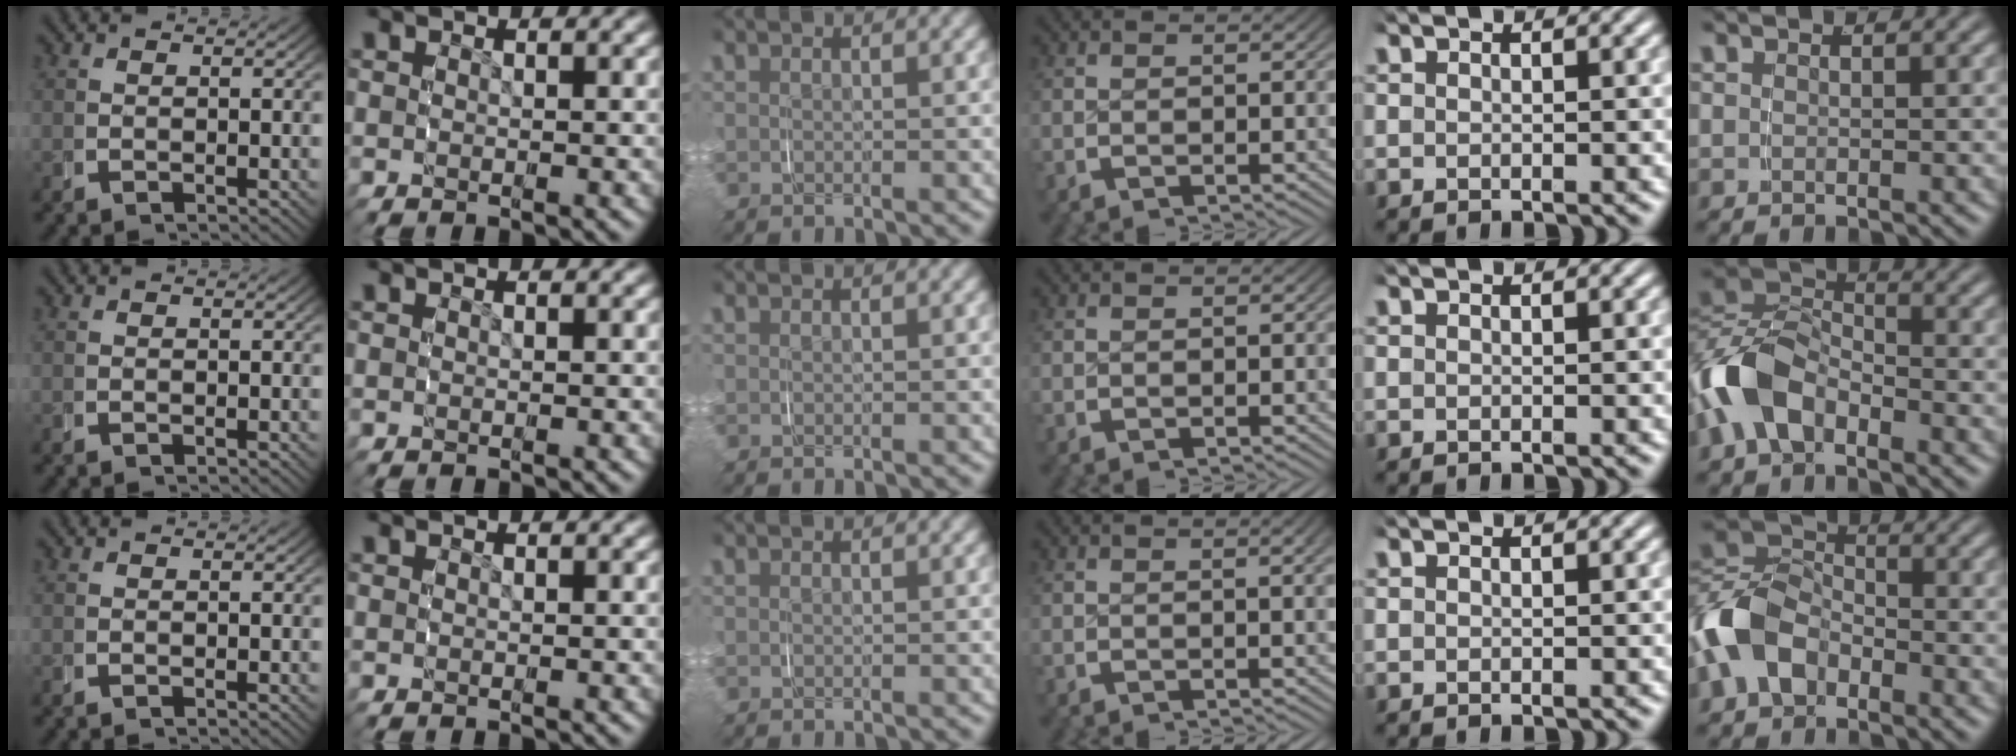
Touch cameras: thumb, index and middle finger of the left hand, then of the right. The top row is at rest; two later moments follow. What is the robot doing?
{"motion": "grasp_and_lifting", "object": "keyboard"}